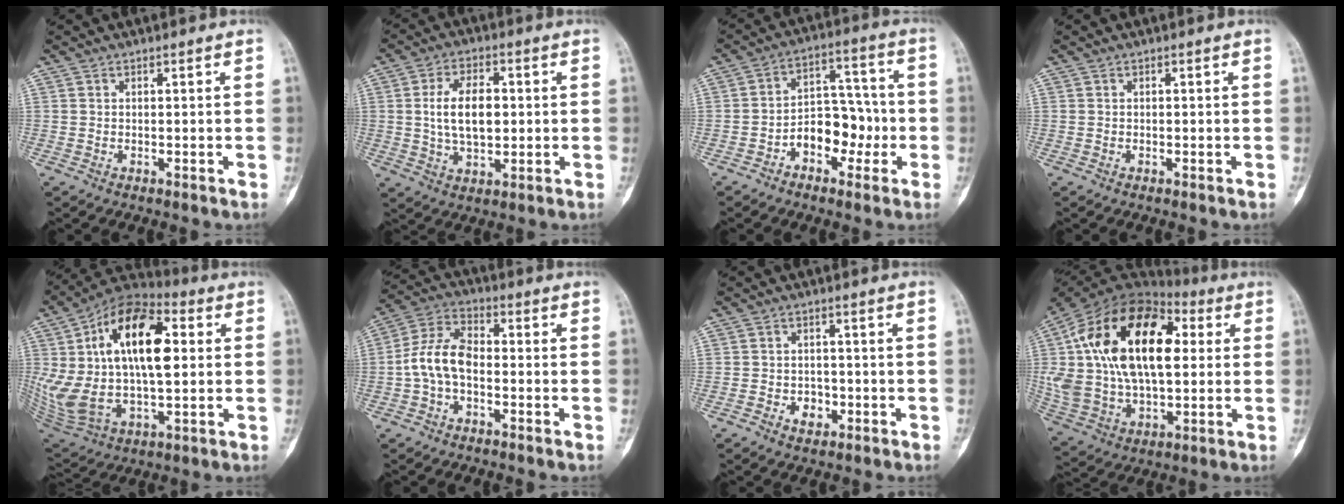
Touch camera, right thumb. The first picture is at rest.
{"total": 10.1, "force": [0.7, 5.7, 8.2], "torque": [-0.136, 0.004, 0.017]}
{"total": 10.1, "force": [-3.3, 6.9, 6.6], "torque": [-0.063, 0.054, -0.059]}
{"total": 0.0}
{"total": 26.9, "force": [4.6, 14.2, 22.3], "torque": [-0.426, 0.011, 0.078]}
{"total": 9.0, "force": [-1.5, 5.3, 7.1], "torque": [-0.140, 0.032, -0.040]}
{"total": 3.5, "force": [-1.5, 2.7, 1.6], "torque": [-0.012, 0.013, -0.022]}
{"total": 29.9, "force": [5.5, 17.0, 23.9], "torque": [-0.461, 0.025, 0.097]}